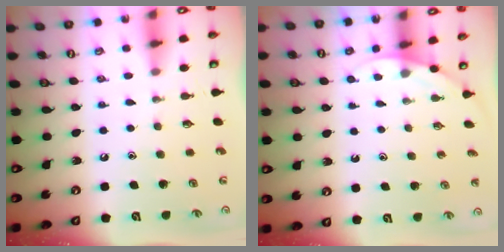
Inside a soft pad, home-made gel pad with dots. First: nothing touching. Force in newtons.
{"total": 2.6, "press": 2.6, "slide": 0.1}